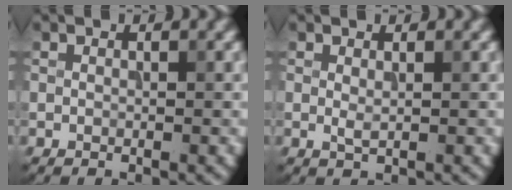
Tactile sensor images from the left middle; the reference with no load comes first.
{"total": 0.6, "force": [0.1, 0.1, 0.6], "torque": [-0.018, -0.001, 0.007]}